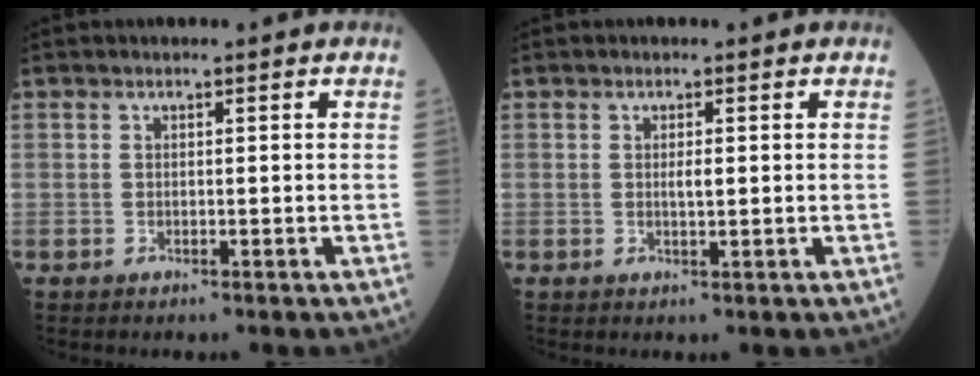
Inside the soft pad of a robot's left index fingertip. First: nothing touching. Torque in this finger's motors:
{"motor_torque": [0.12, 0.01, 0.01, 0.01]}